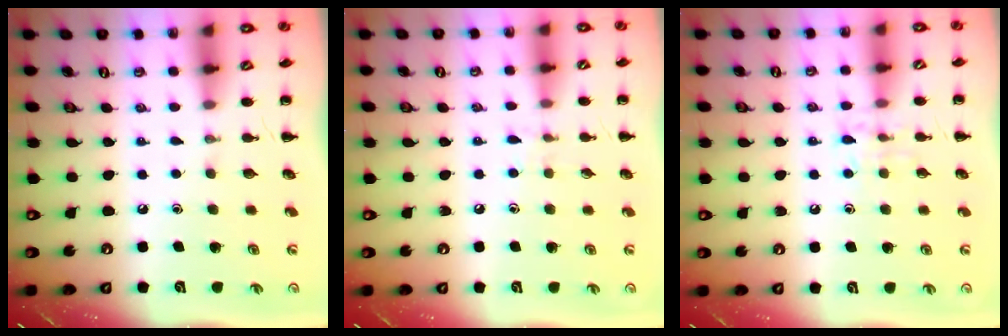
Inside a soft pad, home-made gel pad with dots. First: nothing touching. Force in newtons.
{"total": 5.2, "press": 4.8, "slide": 2.0}
{"total": 7.0, "press": 6.9, "slide": 1.1}